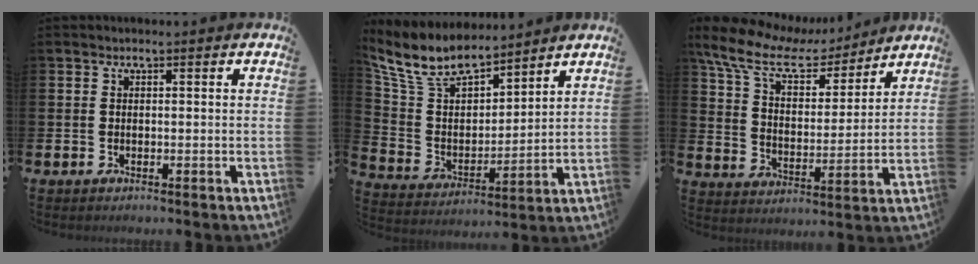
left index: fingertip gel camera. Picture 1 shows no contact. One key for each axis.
{"total": 9.5, "fx": 8.3, "fy": 3.5, "fz": 3.1, "tx": -0.109, "ty": -0.046, "tz": 0.150}
{"total": 9.9, "fx": 7.8, "fy": 4.3, "fz": 4.3, "tx": -0.117, "ty": -0.046, "tz": 0.134}